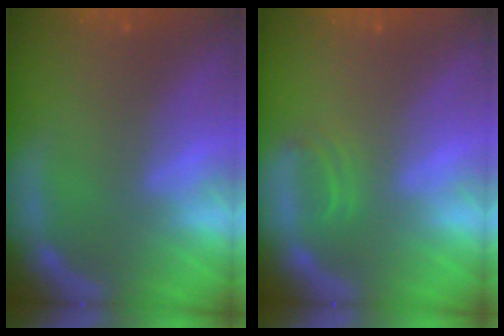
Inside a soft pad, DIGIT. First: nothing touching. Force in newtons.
{"total": 1.4}